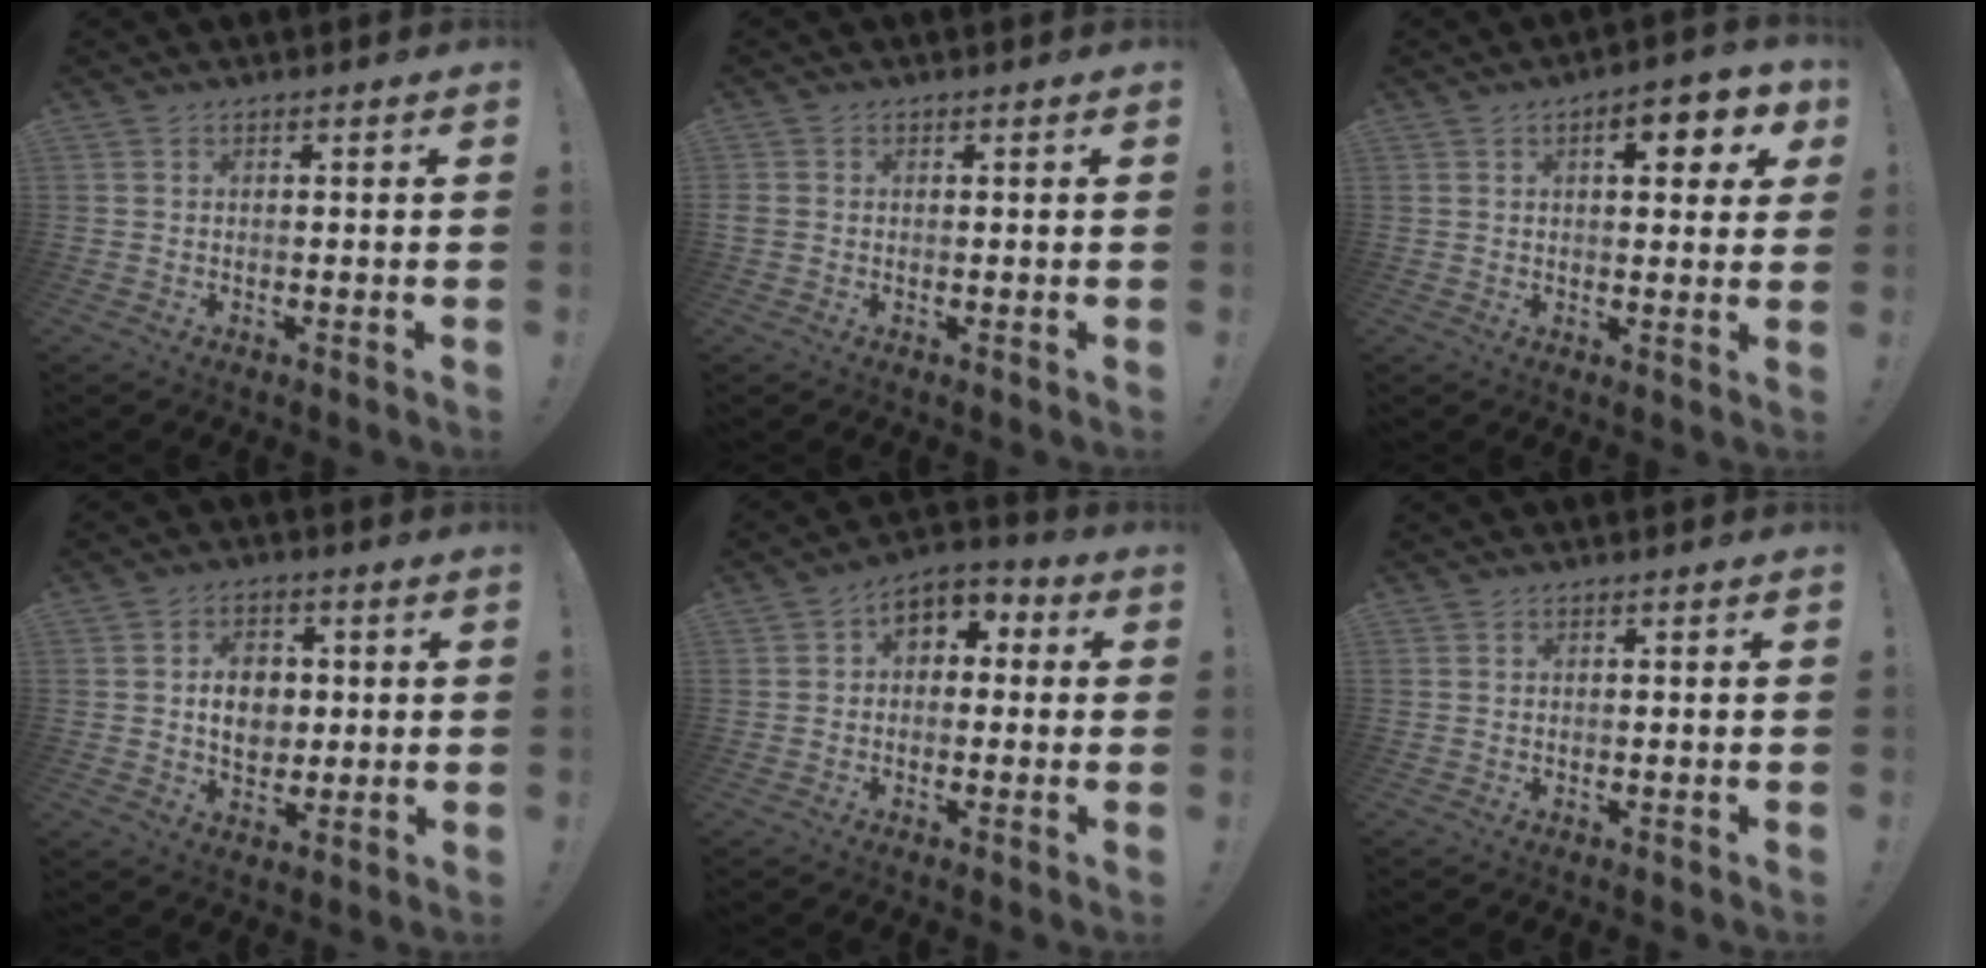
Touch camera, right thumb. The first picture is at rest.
{"total": 1.3, "force": [0.0, 1.2, 0.4], "torque": [-0.009, 0.004, 0.001]}
{"total": 8.4, "force": [3.3, 3.1, 7.0], "torque": [-0.076, -0.010, 0.045]}
{"total": 9.0, "force": [0.8, 7.2, 5.3], "torque": [-0.069, 0.000, 0.014]}
{"total": 5.2, "force": [0.0, 4.4, 2.8], "torque": [-0.046, 0.012, 0.006]}
{"total": 0.0}